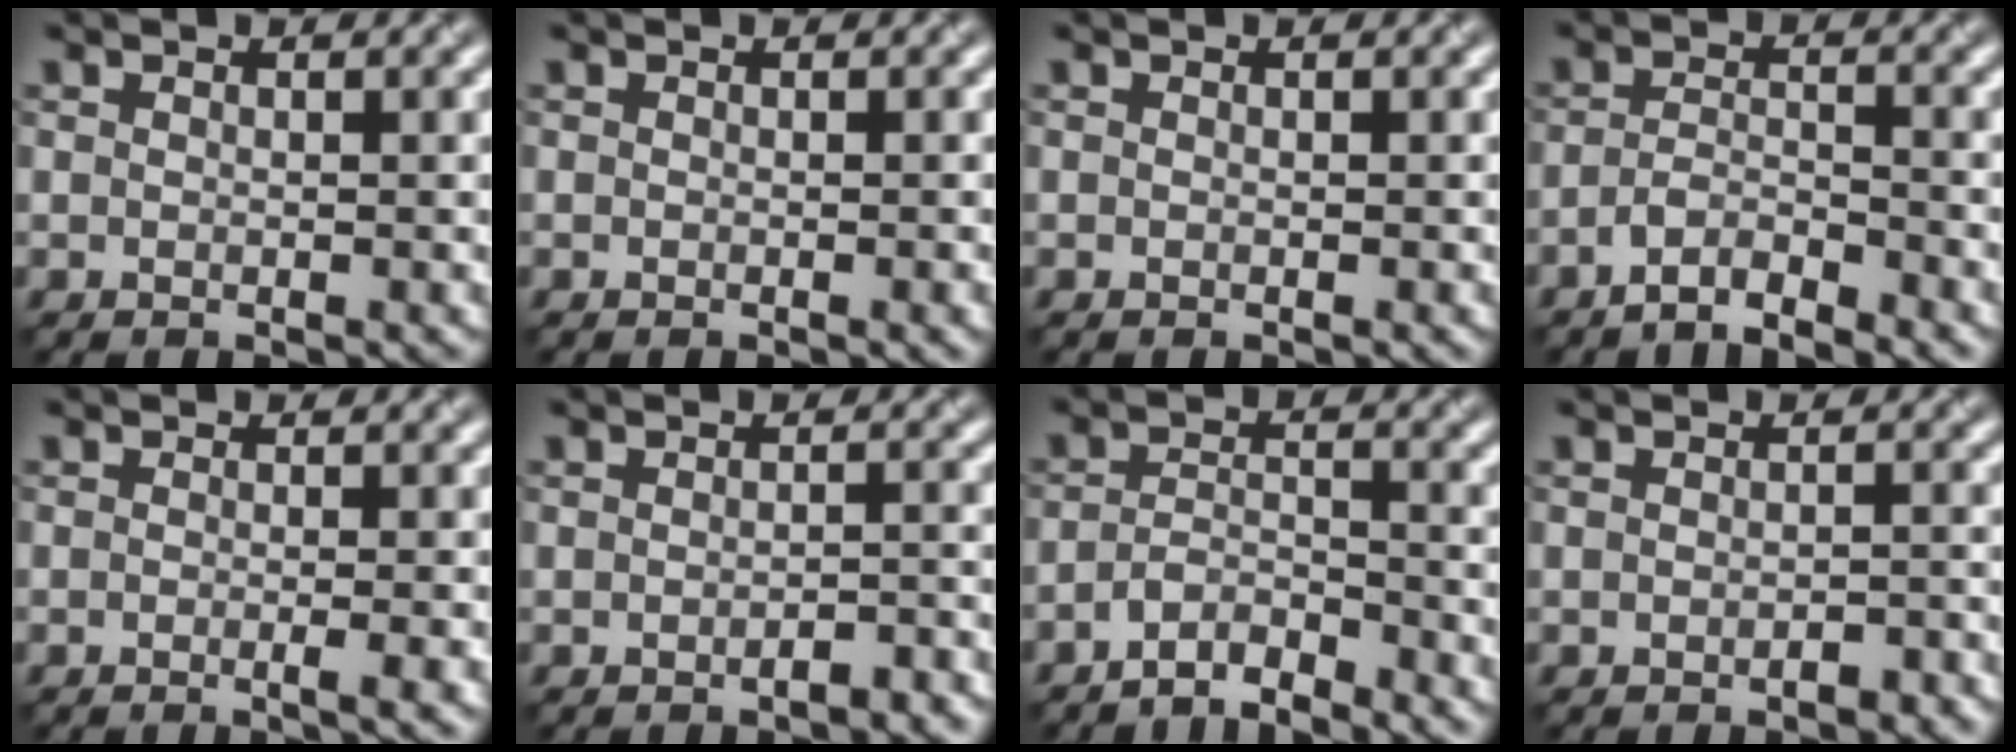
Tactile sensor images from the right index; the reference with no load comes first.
{"total": 0.8, "force": [-0.3, 0.1, 0.7], "torque": [-0.007, -0.001, -0.004]}
{"total": 0.0}
{"total": 2.8, "force": [-2.2, 0.5, 1.6], "torque": [-0.030, 0.004, -0.049]}
{"total": 1.8, "force": [-0.4, 0.5, 1.7], "torque": [-0.020, -0.005, -0.009]}
{"total": 1.8, "force": [-1.2, 0.5, 1.2], "torque": [-0.015, 0.003, -0.016]}
{"total": 2.8, "force": [-2.5, 0.5, 1.3], "torque": [-0.023, 0.004, -0.053]}
{"total": 1.4, "force": [-0.9, 0.5, 1.0], "torque": [-0.014, 0.001, -0.013]}